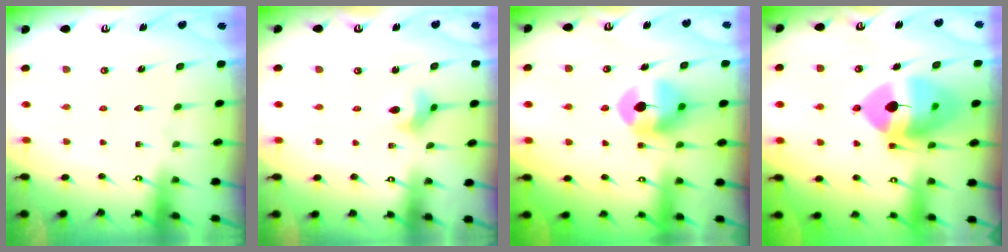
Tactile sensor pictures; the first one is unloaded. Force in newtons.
{"total": 3.2, "press": 3.2, "slide": 0.5}
{"total": 8.8, "press": 8.8, "slide": 0.3}
{"total": 15.3, "press": 15.1, "slide": 2.4}